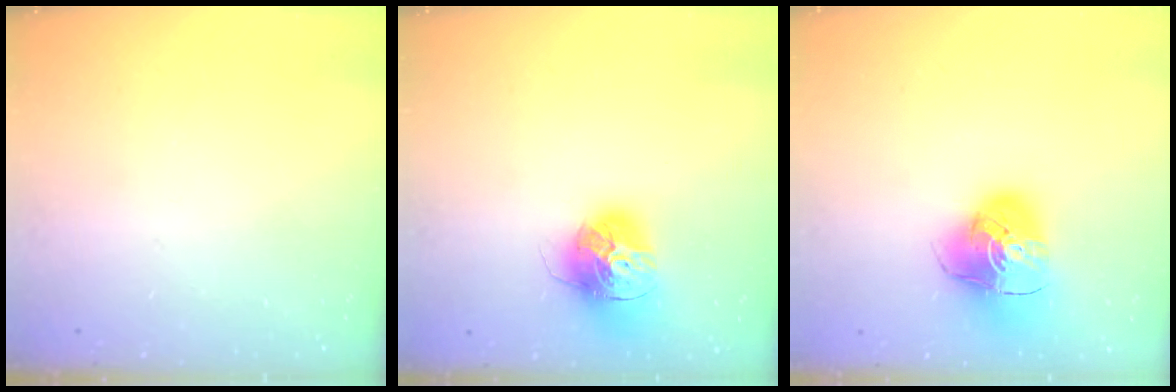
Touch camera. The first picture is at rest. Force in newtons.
{"total": 17.1, "press": 17.0, "slide": 1.5}
{"total": 12.2, "press": 12.1, "slide": 1.6}